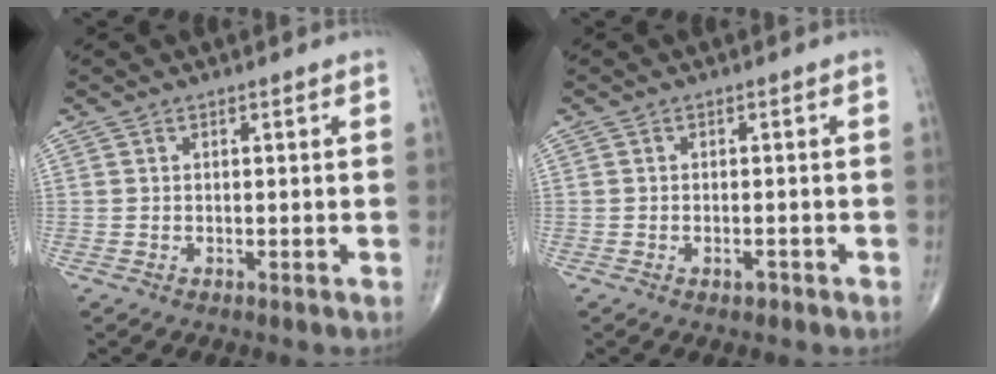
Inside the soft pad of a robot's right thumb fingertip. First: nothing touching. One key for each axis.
{"total": 1.3, "fx": -0.9, "fy": 0.6, "fz": 0.7, "tx": -0.010, "ty": 0.004, "tz": -0.014}